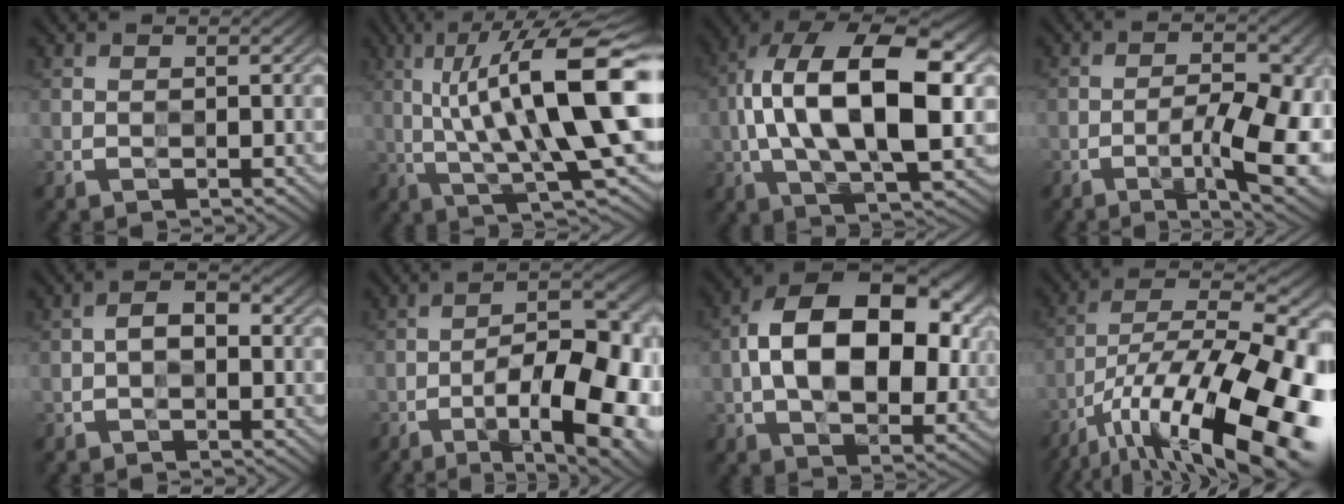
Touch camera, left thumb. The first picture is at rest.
{"total": 16.4, "force": [2.3, 4.0, 15.7], "torque": [-0.262, 0.011, 0.040]}
{"total": 17.7, "force": [0.3, 8.2, 15.7], "torque": [-0.285, 0.019, 0.001]}
{"total": 11.1, "force": [-4.1, 3.1, 9.8], "torque": [-0.142, 0.006, -0.061]}
{"total": 3.1, "force": [-0.1, 1.8, 2.6], "torque": [-0.047, 0.007, -0.008]}
{"total": 18.3, "force": [-6.9, 6.5, 15.7], "torque": [-0.219, -0.002, -0.094]}
{"total": 17.5, "force": [1.6, 10.6, 13.9], "torque": [-0.226, 0.008, 0.022]}
{"total": 20.8, "force": [-9.8, 7.5, 16.8], "torque": [-0.269, -0.020, -0.156]}